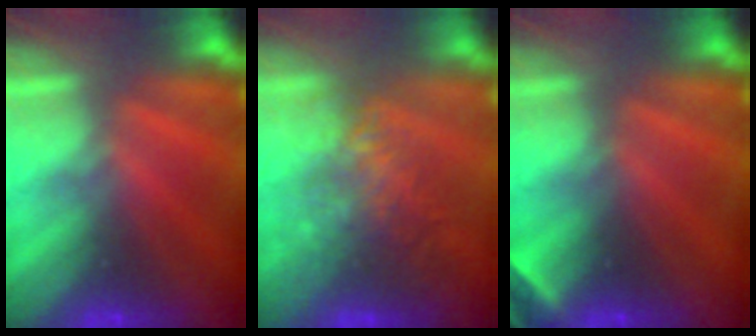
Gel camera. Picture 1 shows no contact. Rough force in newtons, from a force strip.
{"total": 7.9}
{"total": 2.0}